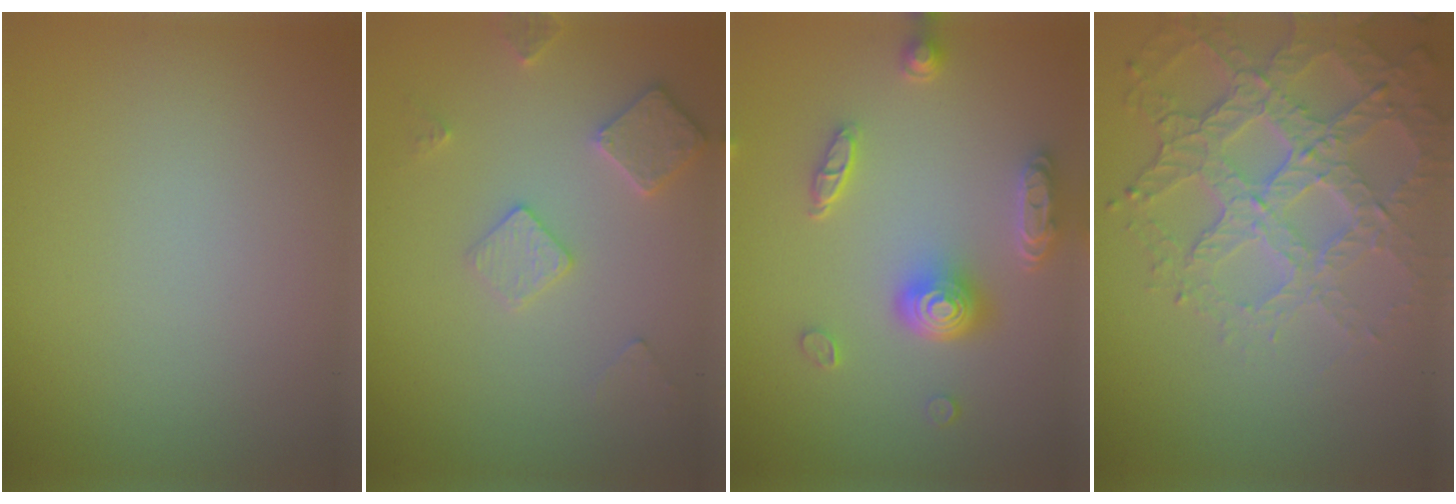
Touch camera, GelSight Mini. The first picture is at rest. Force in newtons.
{"total": 2.9, "press": 2.9, "slide": 0.4}
{"total": 4.7, "press": 3.7, "slide": 3.0}
{"total": 6.3, "press": 4.8, "slide": 4.1}